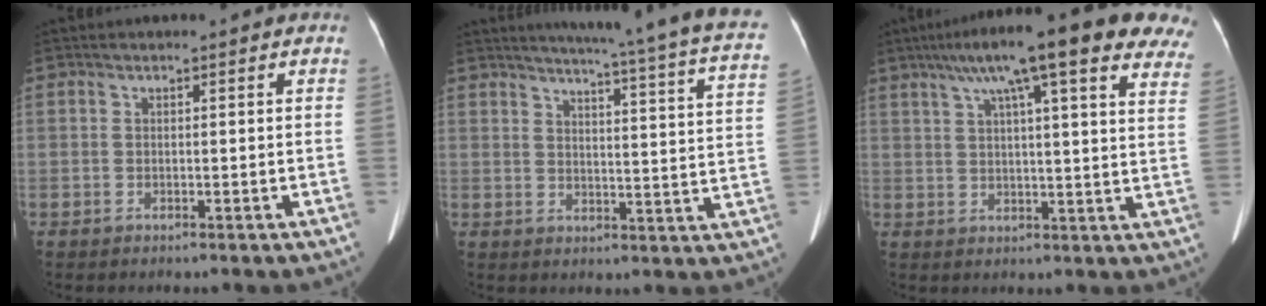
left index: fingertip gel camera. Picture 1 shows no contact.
{"total": 22.3, "force": [19.4, -0.5, 11.1], "torque": [-0.150, -0.064, 0.218]}
{"total": 23.3, "force": [16.2, 3.5, 16.4], "torque": [-0.238, 0.052, 0.198]}